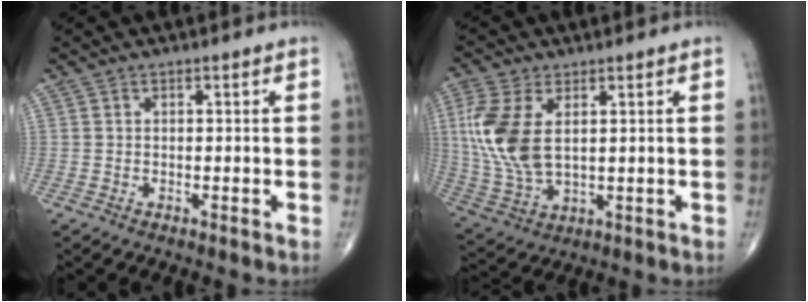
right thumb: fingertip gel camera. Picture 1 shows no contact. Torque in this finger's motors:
{"motor_torque": [0.03, 0.18, 1.30, 0.41, 0.15]}